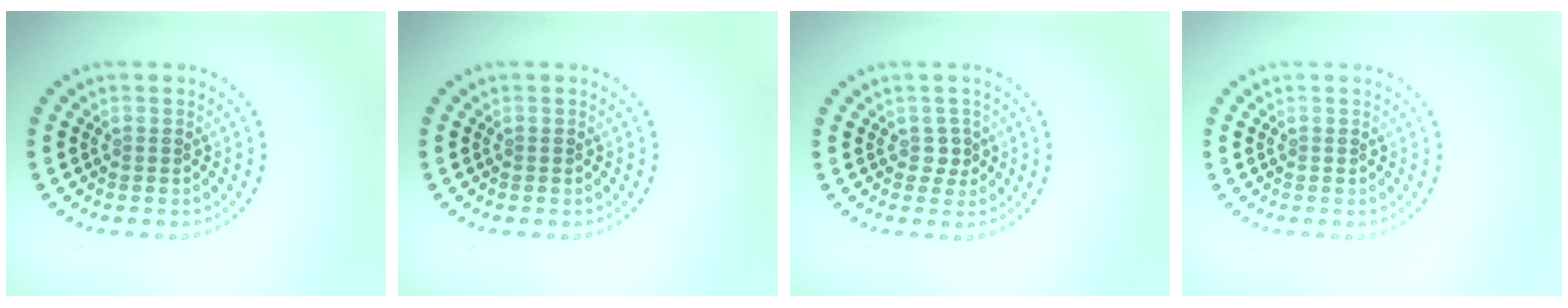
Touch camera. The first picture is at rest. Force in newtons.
{"total": 0.0}
{"total": 1.1, "press": 0.8, "slide": 0.8}
{"total": 0.0}